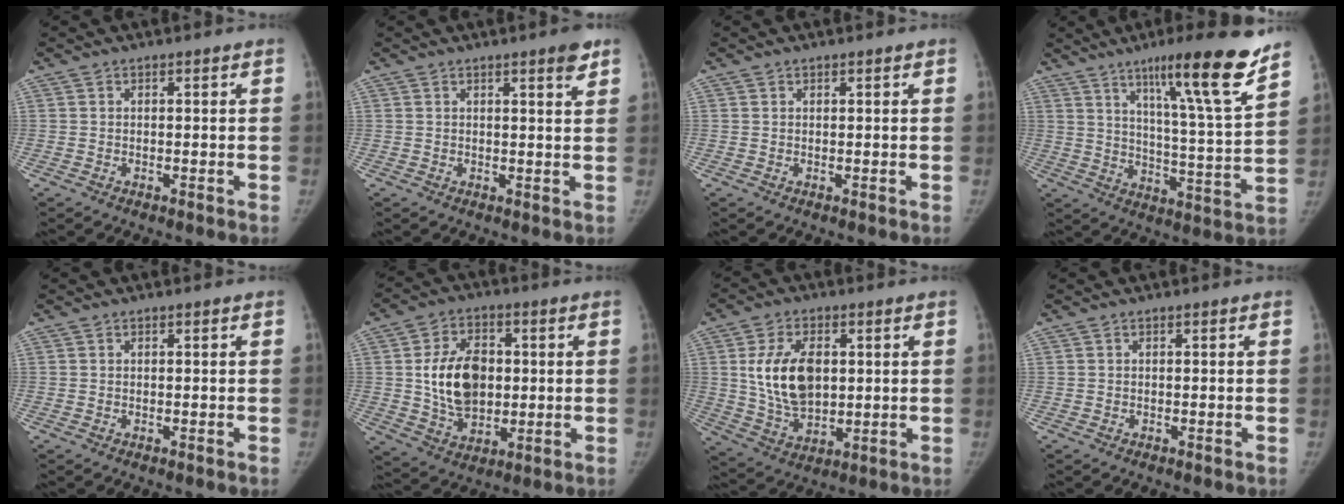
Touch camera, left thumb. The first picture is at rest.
{"total": 3.1, "force": [2.2, 0.3, 2.2], "torque": [-0.025, -0.015, 0.031]}
{"total": 0.0}
{"total": 18.9, "force": [12.3, 1.0, 14.3], "torque": [-0.188, -0.069, 0.188]}
{"total": 0.0}
{"total": 13.5, "force": [1.1, 9.4, 9.6], "torque": [-0.130, -0.005, 0.028]}
{"total": 12.8, "force": [2.3, 7.9, 9.8], "torque": [-0.155, -0.015, 0.053]}
{"total": 0.0}